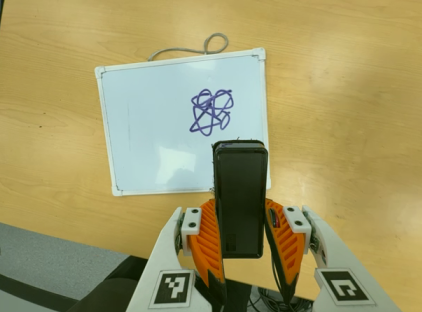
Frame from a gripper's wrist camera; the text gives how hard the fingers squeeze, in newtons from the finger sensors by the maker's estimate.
{"total": 6.8, "left": 4.9, "right": 8.6}